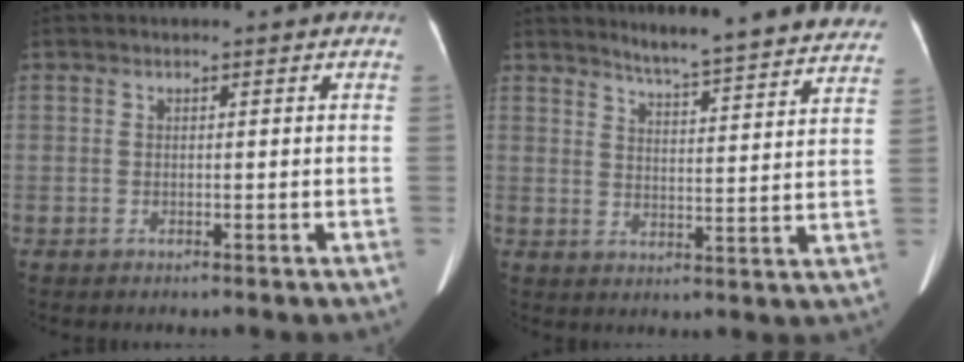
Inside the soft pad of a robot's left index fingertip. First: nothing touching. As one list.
[{"total": 20.9, "force": [19.5, 0.9, 7.3], "torque": [-0.094, -0.059, 0.231]}]